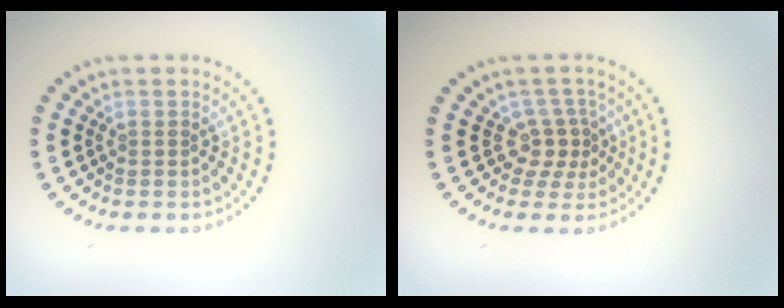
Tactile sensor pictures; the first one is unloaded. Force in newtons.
{"total": 2.5, "press": 1.7, "slide": 1.8}